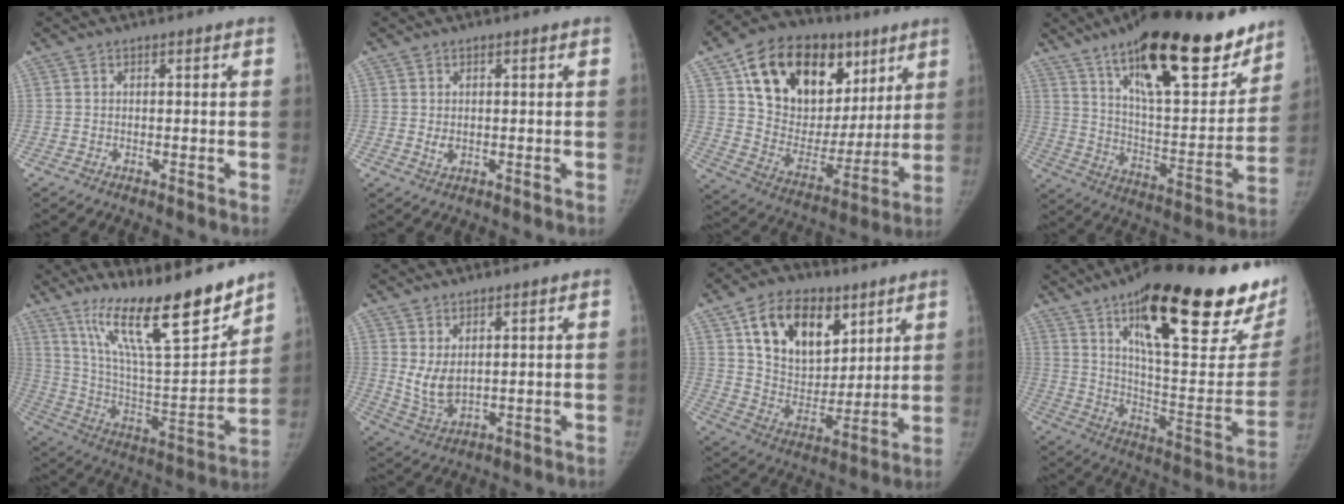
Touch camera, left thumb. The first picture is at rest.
{"total": 2.0, "force": [-0.1, 1.4, 1.3], "torque": [-0.015, -0.001, 0.002]}
{"total": 26.6, "force": [11.9, 17.7, 16.0], "torque": [-0.214, -0.001, 0.206]}
{"total": 28.6, "force": [18.7, 9.2, 19.5], "torque": [-0.255, -0.072, 0.293]}
{"total": 23.2, "force": [16.8, 4.6, 15.4], "torque": [-0.220, -0.093, 0.291]}
{"total": 6.0, "force": [1.7, 3.6, 4.4], "torque": [-0.073, -0.020, 0.048]}
{"total": 18.7, "force": [8.8, 12.2, 11.1], "torque": [-0.140, -0.038, 0.160]}
{"total": 35.6, "force": [20.9, 9.7, 27.1], "torque": [-0.317, -0.062, 0.321]}